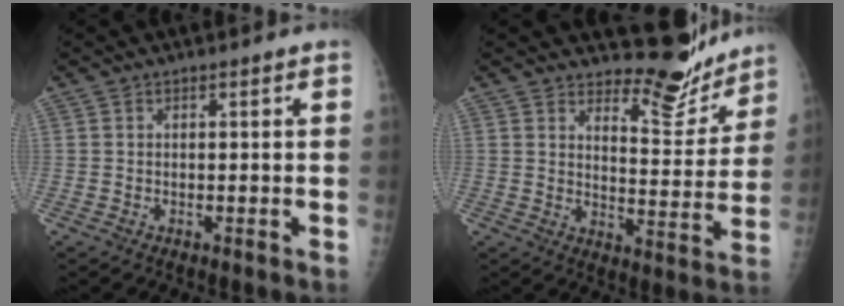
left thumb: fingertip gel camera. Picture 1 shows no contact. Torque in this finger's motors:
{"motor_torque": [-0.20, -0.26, -0.42, -0.45, 0.02]}